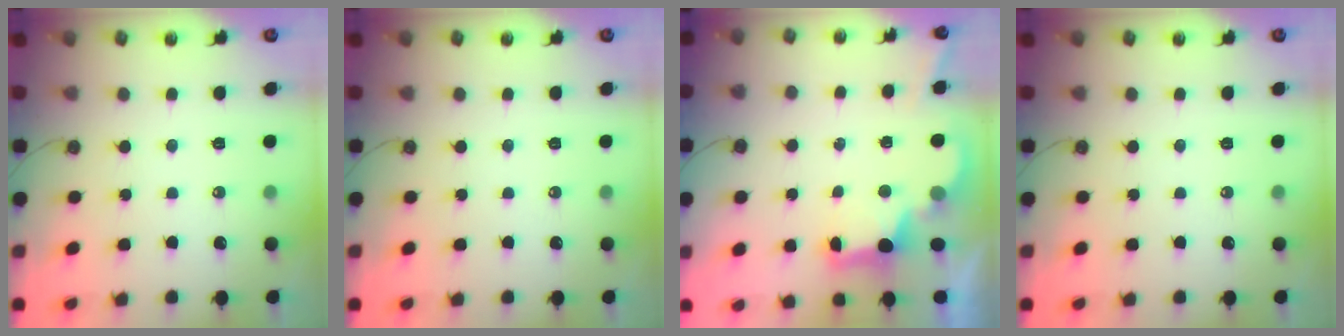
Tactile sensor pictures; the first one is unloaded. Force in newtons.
{"total": 0.0}
{"total": 2.9, "press": 2.8, "slide": 0.9}
{"total": 0.0}